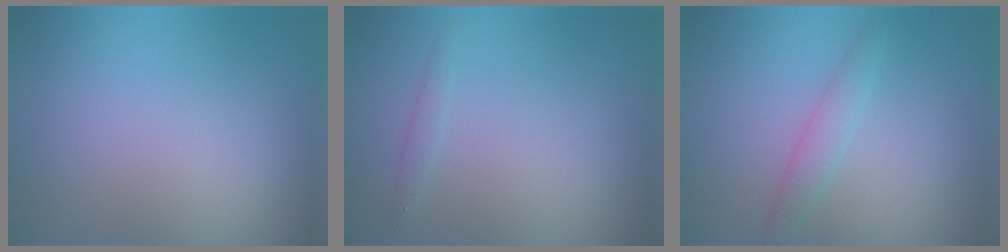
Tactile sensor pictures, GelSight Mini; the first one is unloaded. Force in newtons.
{"total": 0.8, "press": 0.8, "slide": 0.1}
{"total": 1.9, "press": 1.9, "slide": 0.1}